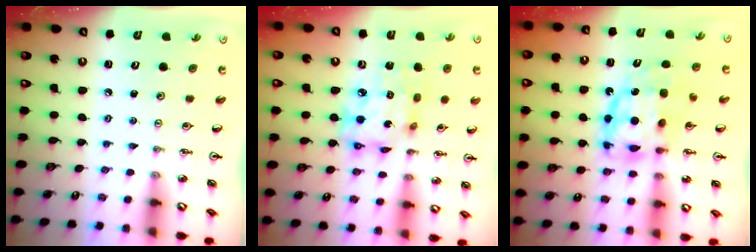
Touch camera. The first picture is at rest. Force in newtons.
{"total": 12.8, "press": 12.7, "slide": 1.7}
{"total": 11.6, "press": 11.6, "slide": 1.1}